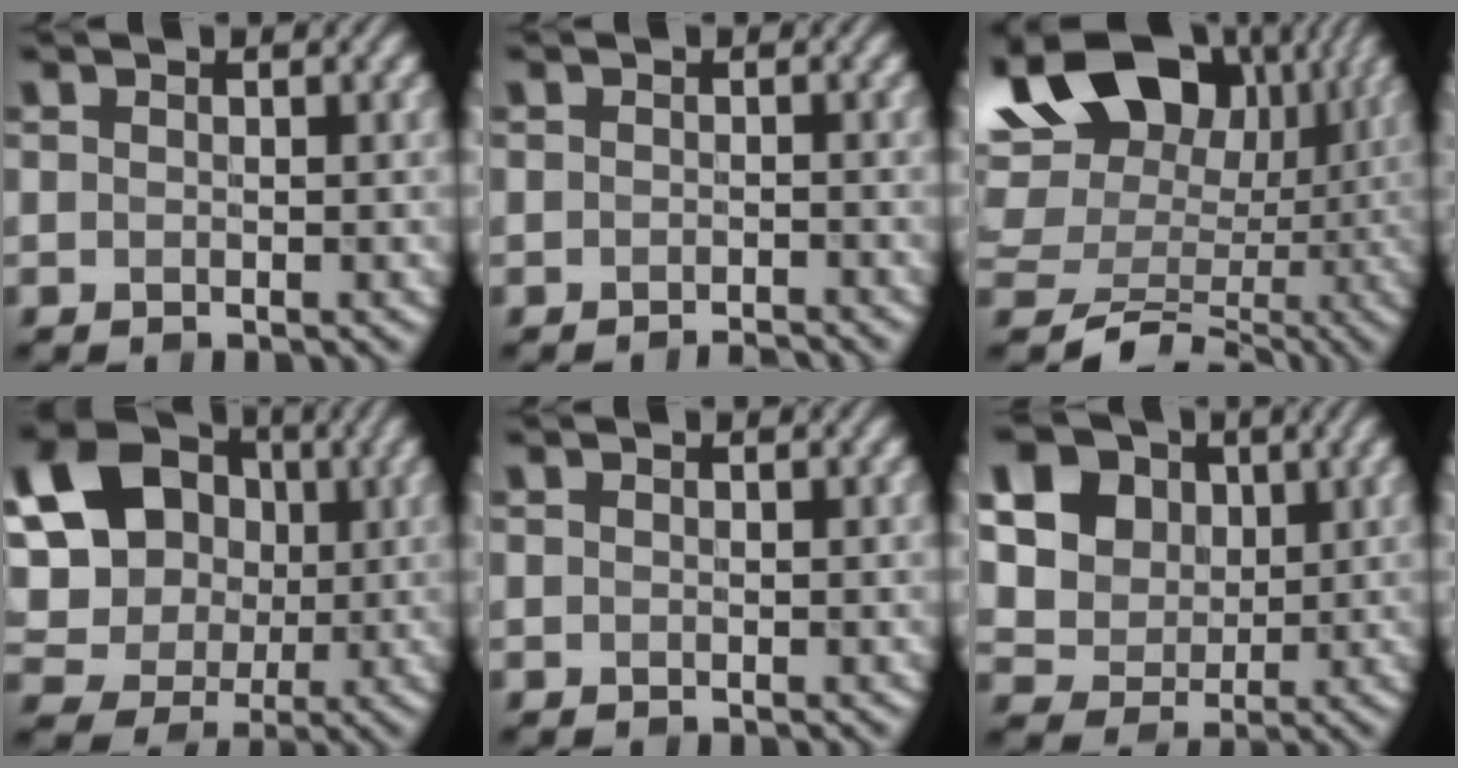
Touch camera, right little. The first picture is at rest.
{"total": 1.2, "force": [-1.2, 0.1, 0.3], "torque": [0.000, 0.001, -0.019]}
{"total": 13.6, "force": [3.8, 9.9, 8.5], "torque": [-0.145, 0.003, 0.073]}
{"total": 18.1, "force": [4.3, 15.9, 7.6], "torque": [-0.202, 0.022, 0.060]}
{"total": 0.0}
{"total": 16.0, "force": [6.7, 12.8, 7.0], "torque": [-0.190, 0.025, 0.114]}